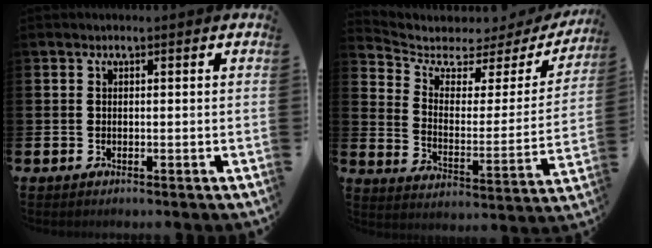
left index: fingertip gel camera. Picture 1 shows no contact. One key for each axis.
{"total": 4.3, "fx": 3.5, "fy": 2.2, "fz": 1.2, "tx": -0.053, "ty": -0.033, "tz": 0.048}